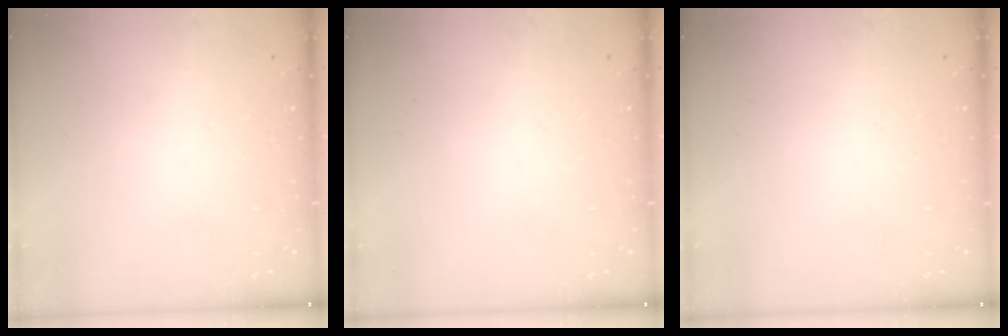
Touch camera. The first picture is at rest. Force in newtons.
{"total": 0.0}
{"total": 0.0}